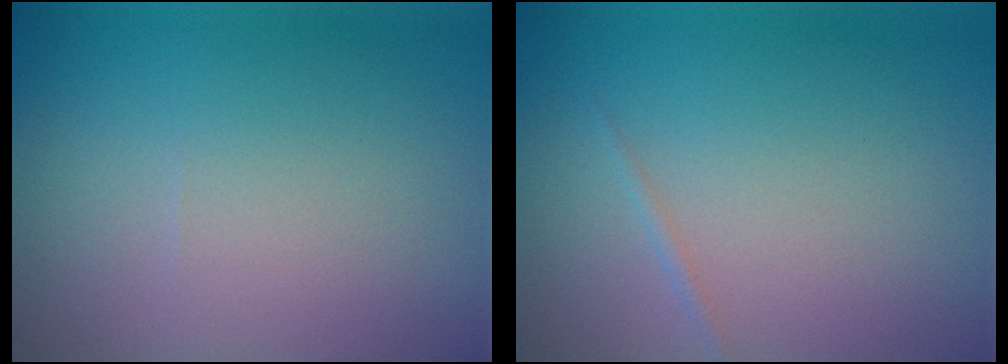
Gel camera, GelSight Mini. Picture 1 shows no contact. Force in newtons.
{"total": 0.6, "press": 0.6, "slide": 0.1}